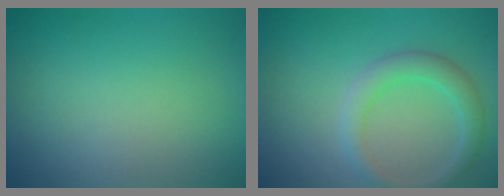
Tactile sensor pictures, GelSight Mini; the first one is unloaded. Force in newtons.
{"total": 2.7, "press": 2.7, "slide": 0.2}